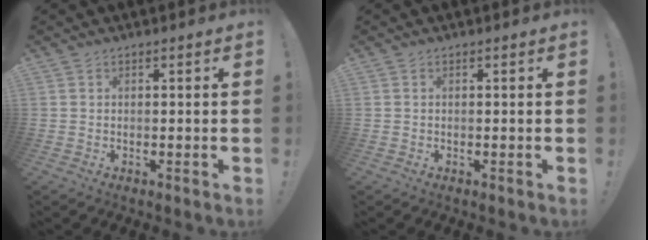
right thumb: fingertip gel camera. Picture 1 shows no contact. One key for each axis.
{"total": 0.0}